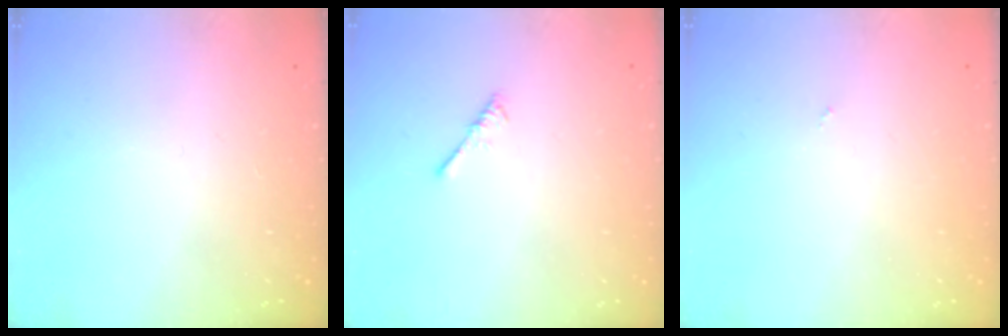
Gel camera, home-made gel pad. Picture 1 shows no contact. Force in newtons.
{"total": 0.0}
{"total": 0.0}